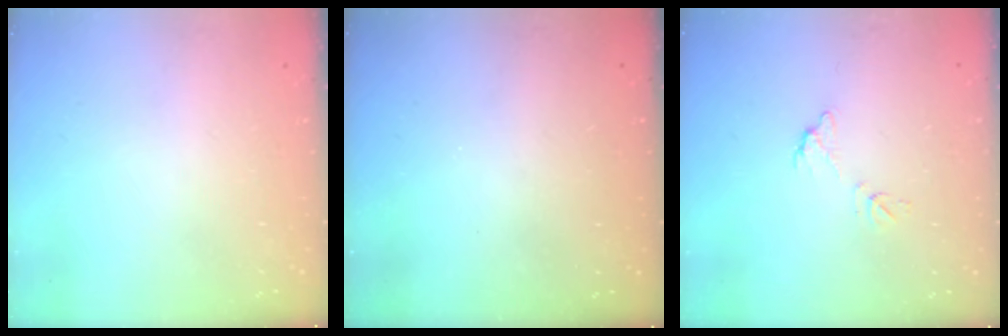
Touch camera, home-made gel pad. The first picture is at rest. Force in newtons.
{"total": 3.1, "press": 3.1, "slide": 0.1}
{"total": 6.2, "press": 6.2, "slide": 0.4}